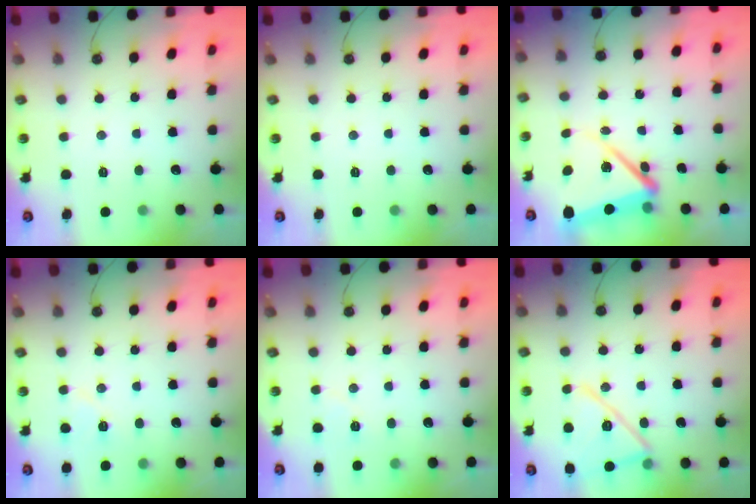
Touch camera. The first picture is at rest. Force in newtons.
{"total": 0.0}
{"total": 11.7, "press": 11.5, "slide": 2.0}
{"total": 6.0, "press": 6.0, "slide": 0.4}
{"total": 5.2, "press": 4.5, "slide": 2.5}
{"total": 16.8, "press": 16.8, "slide": 0.3}